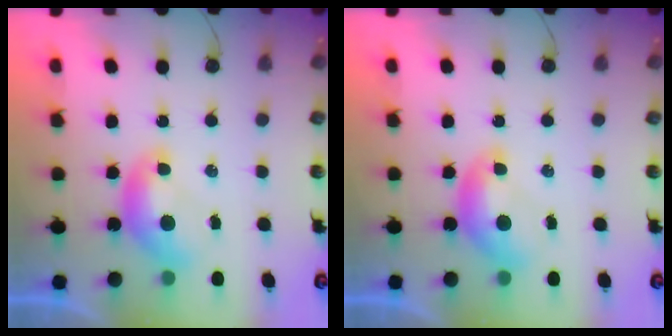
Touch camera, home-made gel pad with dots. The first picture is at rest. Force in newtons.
{"total": 0.0}